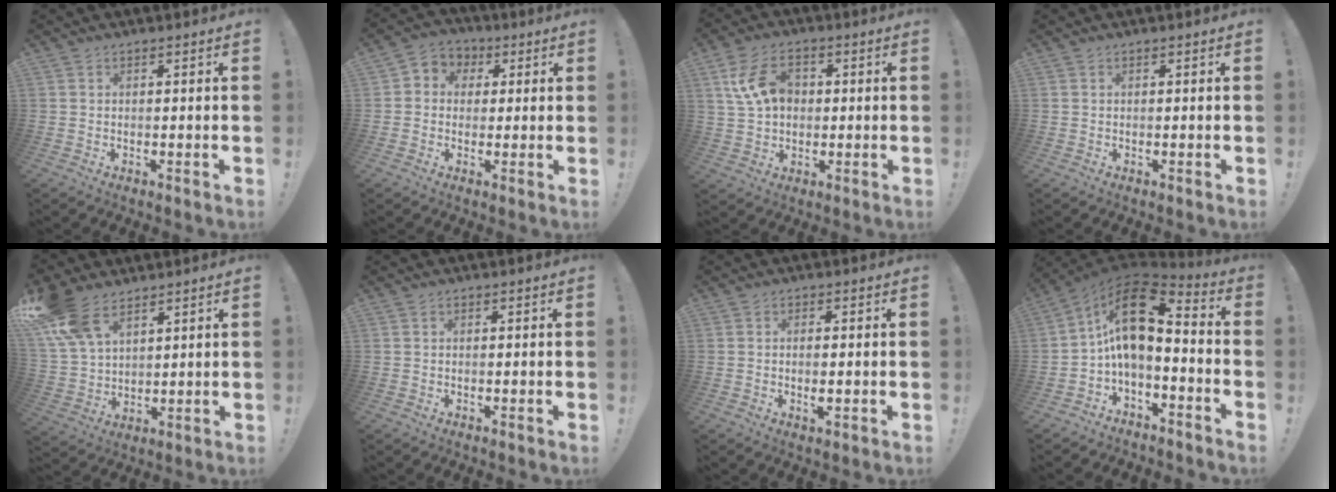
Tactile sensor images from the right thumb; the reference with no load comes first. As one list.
[{"total": 5.4, "force": [-0.6, 5.1, 1.6], "torque": [-0.018, 0.010, -0.007]}, {"total": 12.5, "force": [3.1, 8.8, 8.2], "torque": [-0.147, 0.009, 0.062]}, {"total": 0.0}, {"total": 13.8, "force": [9.2, 7.5, 7.2], "torque": [-0.141, -0.039, 0.178]}, {"total": 0.0}, {"total": 2.3, "force": [-0.2, 0.8, 2.2], "torque": [-0.041, -0.001, -0.005]}, {"total": 15.2, "force": [3.0, 7.5, 12.9], "torque": [-0.233, -0.011, 0.054]}]